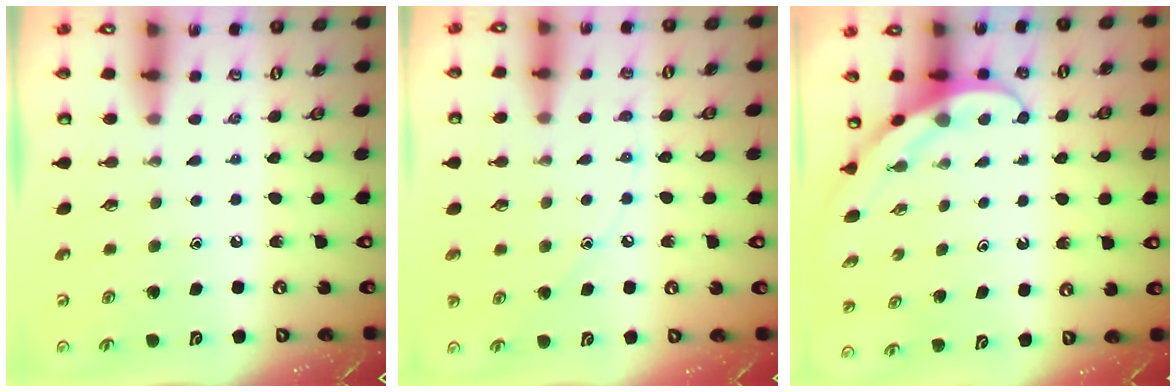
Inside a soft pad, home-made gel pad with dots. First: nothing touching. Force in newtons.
{"total": 6.3, "press": 6.2, "slide": 0.7}
{"total": 3.8, "press": 3.8, "slide": 0.3}